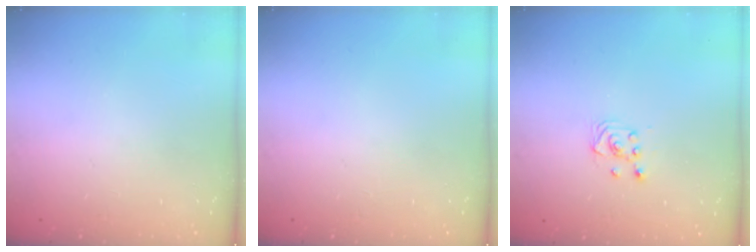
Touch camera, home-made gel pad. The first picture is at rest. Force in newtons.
{"total": 0.0}
{"total": 2.6, "press": 2.4, "slide": 1.0}